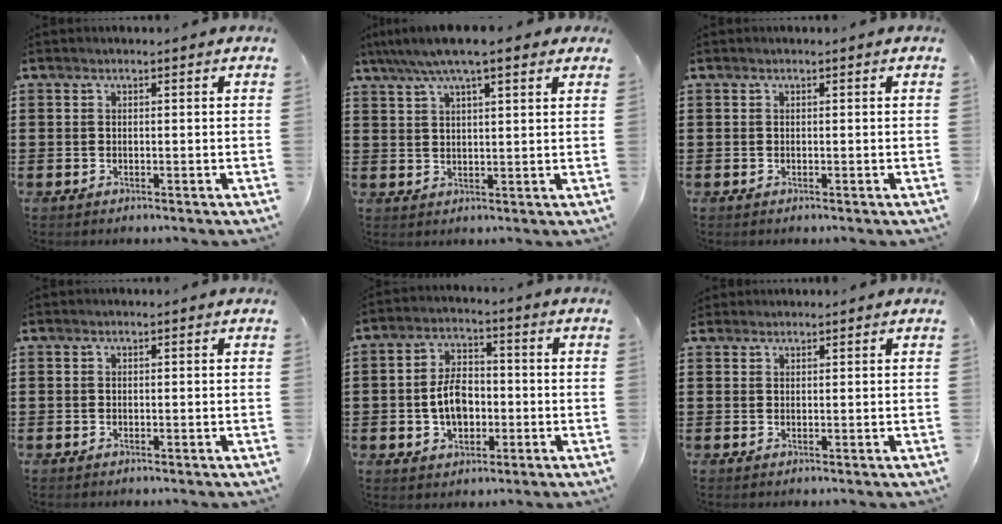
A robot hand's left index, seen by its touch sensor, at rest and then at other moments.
{"total": 6.7, "force": [5.0, 1.1, 4.3], "torque": [-0.096, -0.003, 0.088]}
{"total": 0.0}
{"total": 0.0}
{"total": 6.5, "force": [-1.0, 4.1, 4.9], "torque": [-0.098, 0.005, -0.025]}
{"total": 1.1, "force": [1.0, 0.4, 0.0], "torque": [-0.003, 0.002, 0.020]}